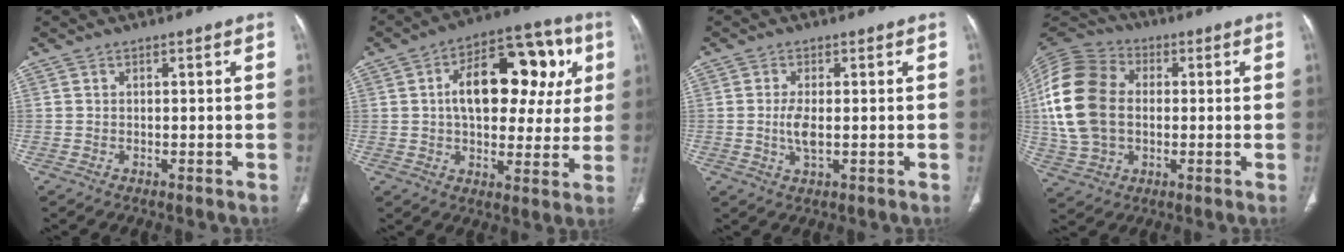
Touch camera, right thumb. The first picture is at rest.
{"total": 20.6, "force": [4.5, 11.5, 16.5], "torque": [-0.191, 0.022, 0.060]}
{"total": 3.7, "force": [-0.2, 1.4, 3.4], "torque": [-0.074, -0.008, -0.004]}
{"total": 18.7, "force": [0.7, 13.5, 12.9], "torque": [-0.260, 0.020, 0.012]}